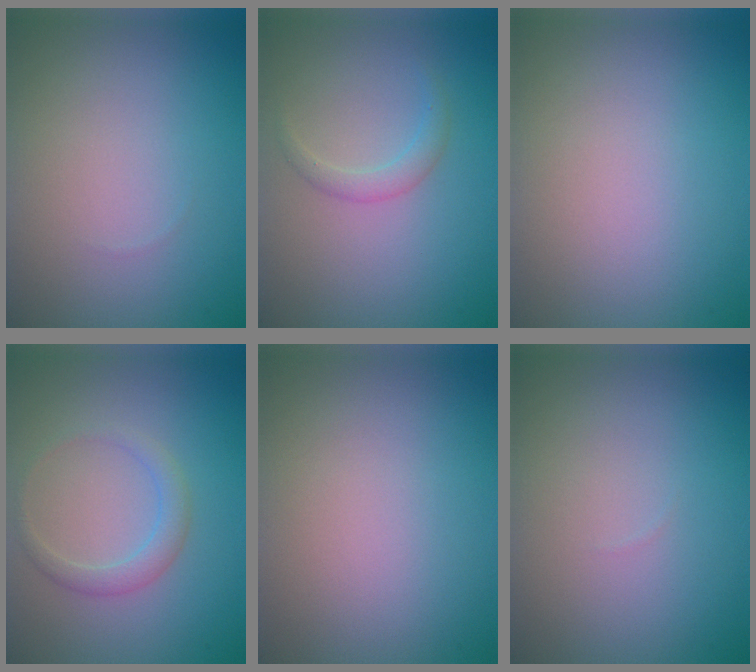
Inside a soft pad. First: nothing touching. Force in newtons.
{"total": 1.5, "press": 1.5, "slide": 0.1}
{"total": 0.0}
{"total": 1.8, "press": 1.8, "slide": 0.2}
{"total": 0.0}
{"total": 0.0}